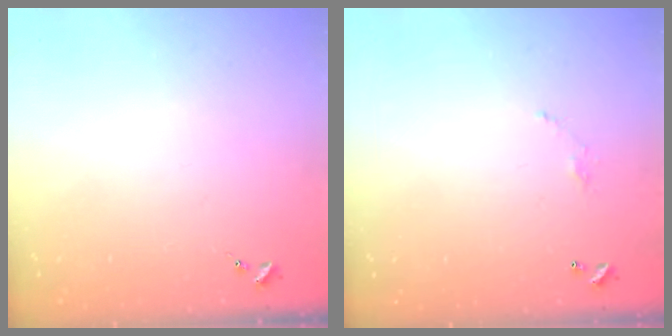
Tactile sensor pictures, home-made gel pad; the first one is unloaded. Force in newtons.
{"total": 3.9, "press": 3.9, "slide": 0.1}